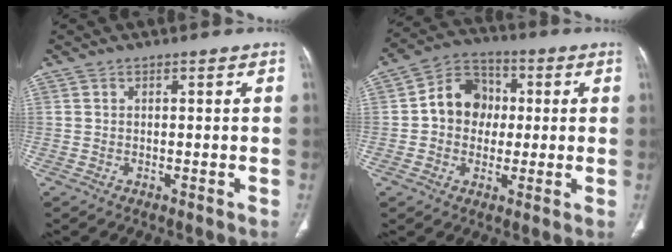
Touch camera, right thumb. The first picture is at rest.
{"total": 10.4, "force": [0.5, 8.8, 5.5], "torque": [-0.056, 0.022, -0.003]}